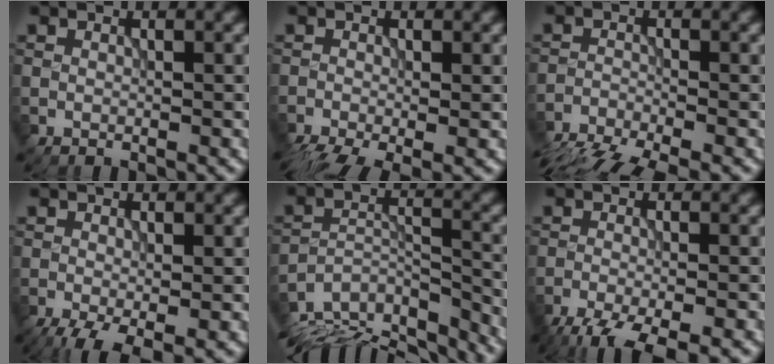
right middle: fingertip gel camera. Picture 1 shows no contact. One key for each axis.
{"total": 4.9, "fx": -3.2, "fy": 1.3, "fz": 3.5, "tx": -0.062, "ty": -0.019, "tz": -0.057}
{"total": 8.3, "fx": -7.5, "fy": 1.7, "fz": 3.3, "tx": -0.060, "ty": -0.028, "tz": -0.121}
{"total": 4.8, "fx": -2.4, "fy": 1.5, "fz": 3.8, "tx": -0.069, "ty": -0.011, "tz": -0.039}
{"total": 13.5, "fx": -12.1, "fy": 4.6, "fz": 4.0, "tx": -0.073, "ty": -0.009, "tz": -0.159}
{"total": 7.0, "fx": -5.1, "fy": 1.6, "fz": 4.6, "tx": -0.076, "ty": -0.031, "tz": -0.087}